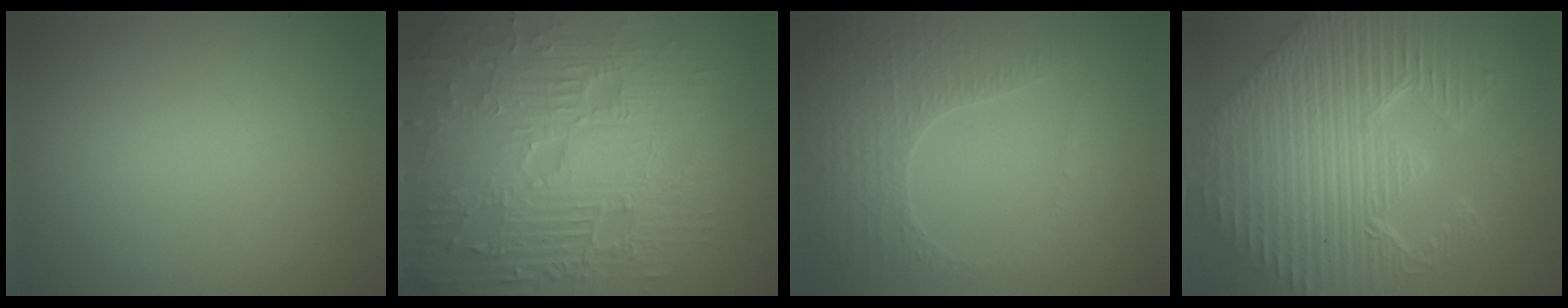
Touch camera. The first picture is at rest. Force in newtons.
{"total": 11.7, "press": 7.6, "slide": 8.9}
{"total": 3.3, "press": 3.2, "slide": 0.9}
{"total": 12.5, "press": 8.2, "slide": 9.5}